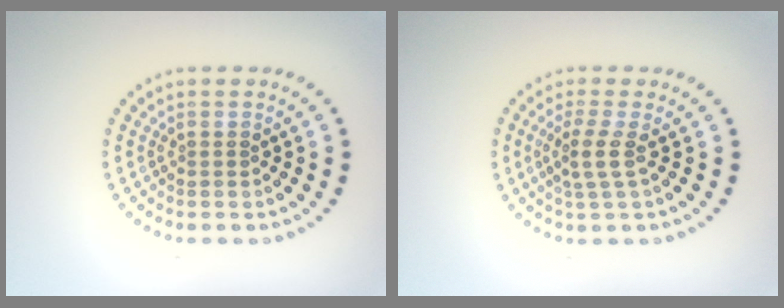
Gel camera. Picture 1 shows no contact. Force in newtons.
{"total": 2.1, "press": 1.6, "slide": 1.4}